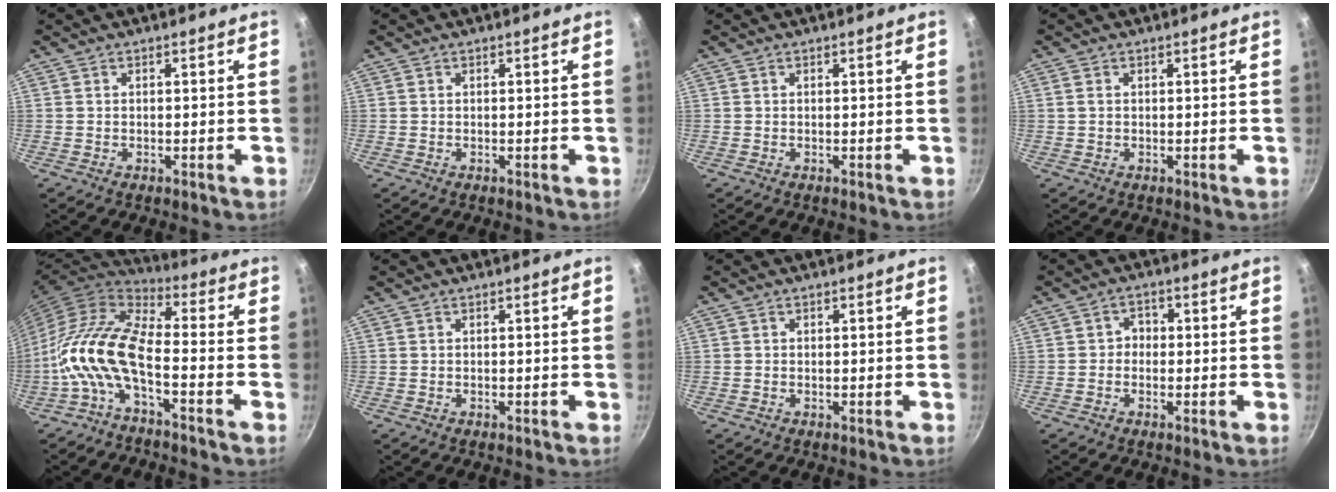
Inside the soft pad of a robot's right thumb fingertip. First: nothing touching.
{"total": 0.0}
{"total": 0.0}
{"total": 1.1, "force": [0.2, 0.7, 0.8], "torque": [-0.017, 0.000, 0.004]}
{"total": 12.8, "force": [-4.6, 4.5, 11.0], "torque": [-0.239, 0.063, -0.104]}
{"total": 0.0}
{"total": 0.0}
{"total": 2.8, "force": [-0.2, 2.4, 1.4], "torque": [0.000, 0.013, -0.014]}